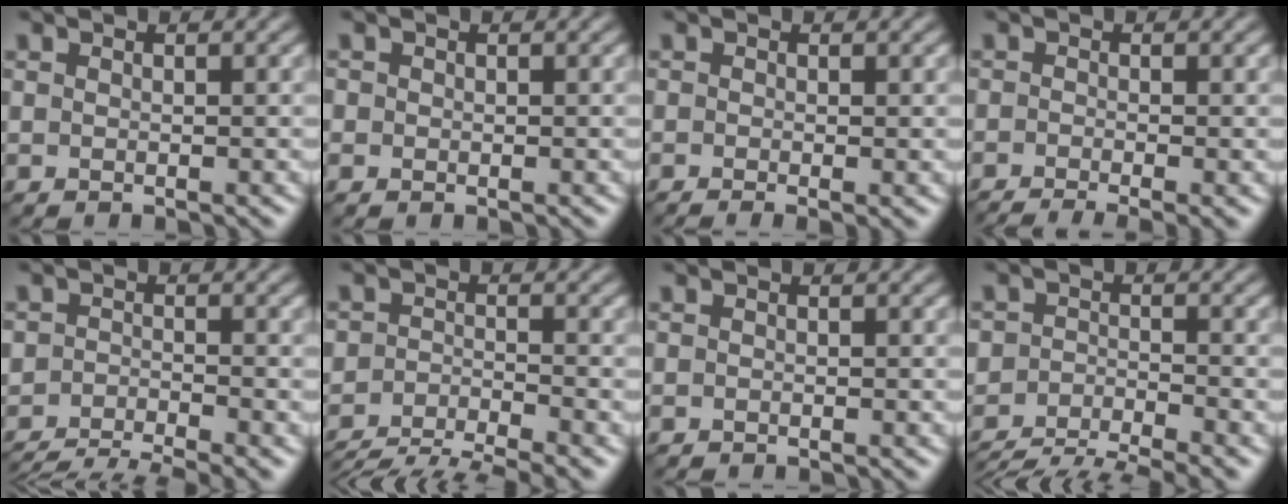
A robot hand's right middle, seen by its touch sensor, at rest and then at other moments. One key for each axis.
{"total": 0.6, "fx": 0.0, "fy": 0.5, "fz": 0.0, "tx": 0.007, "ty": -0.001, "tz": -0.003}
{"total": 1.5, "fx": -0.6, "fy": 0.2, "fz": 1.3, "tx": -0.020, "ty": -0.007, "tz": -0.011}
{"total": 3.4, "fx": -2.3, "fy": 0.7, "fz": 2.5, "tx": -0.034, "ty": -0.012, "tz": -0.042}
{"total": 6.8, "fx": -6.2, "fy": 1.3, "fz": 2.6, "tx": -0.041, "ty": -0.014, "tz": -0.103}
{"total": 5.7, "fx": -5.2, "fy": 1.2, "fz": 2.1, "tx": -0.036, "ty": -0.014, "tz": -0.090}
{"total": 0.6, "fx": -0.5, "fy": -0.1, "fz": -0.1, "tx": 0.004, "ty": -0.003, "tz": -0.010}
{"total": 6.5, "fx": -6.0, "fy": 1.3, "fz": 2.0, "tx": -0.031, "ty": -0.013, "tz": -0.102}